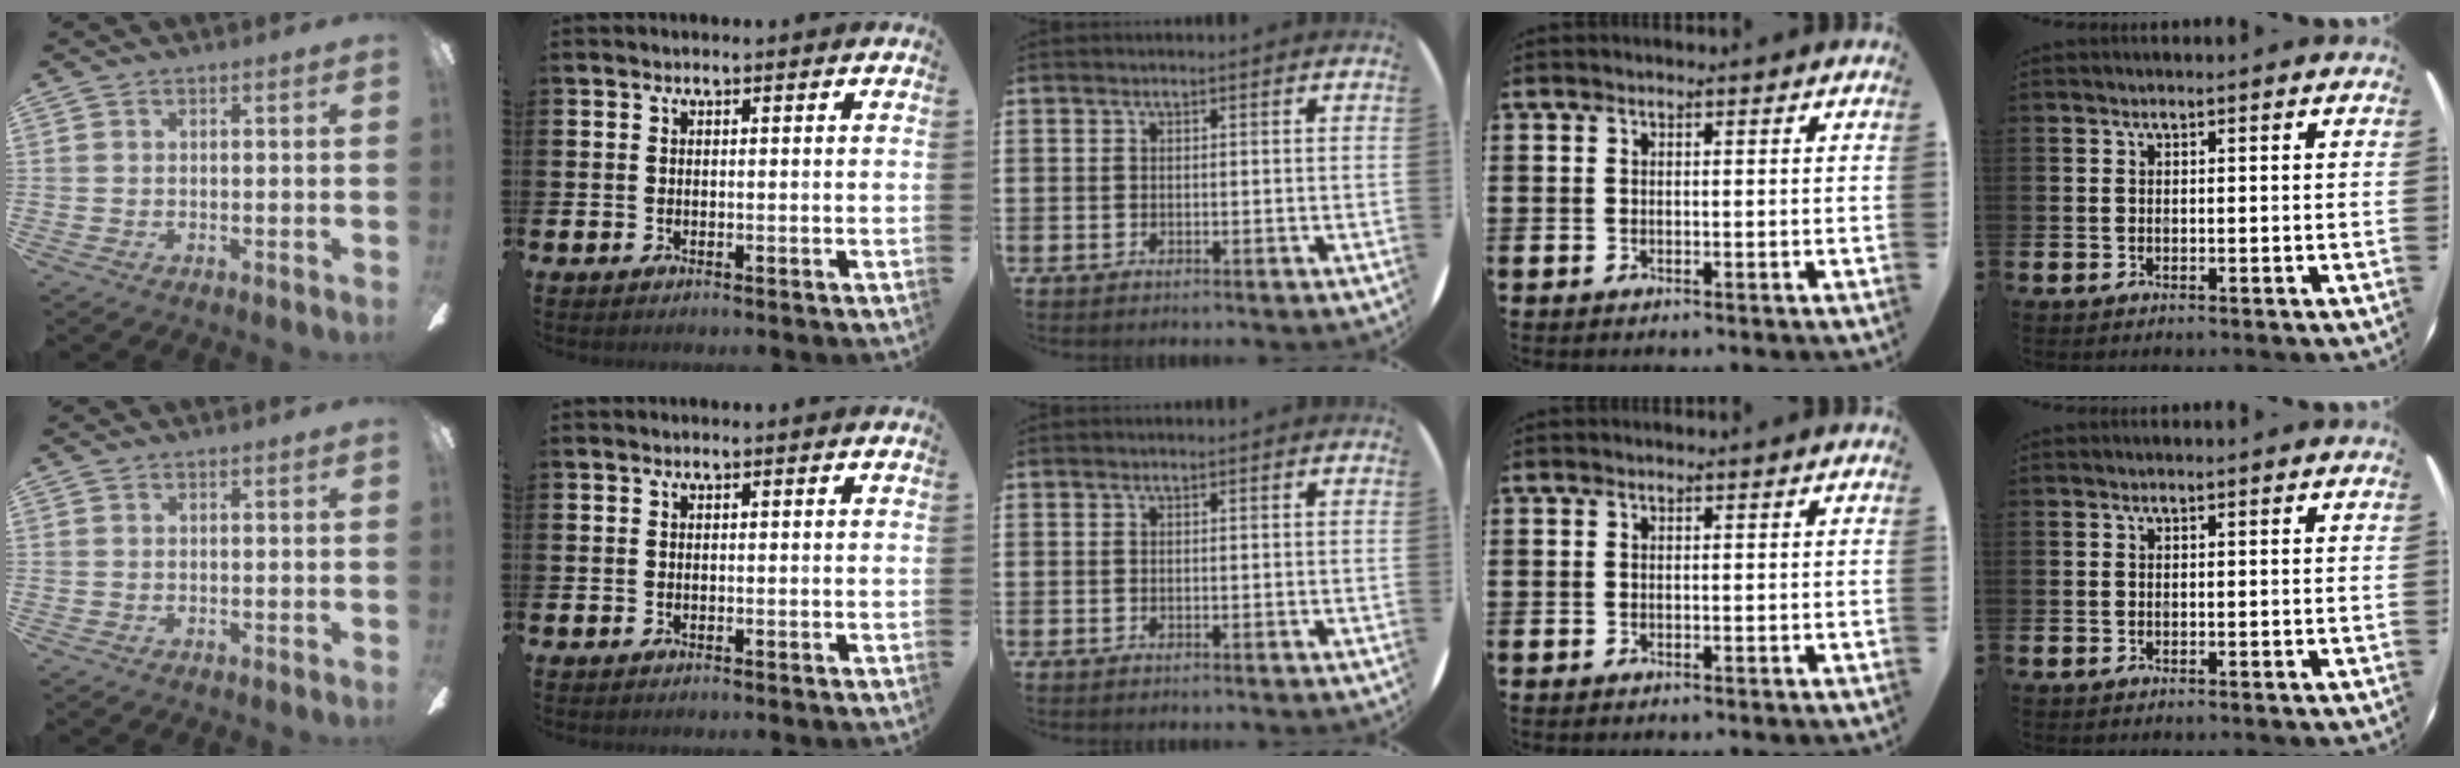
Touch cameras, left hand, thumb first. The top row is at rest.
{}